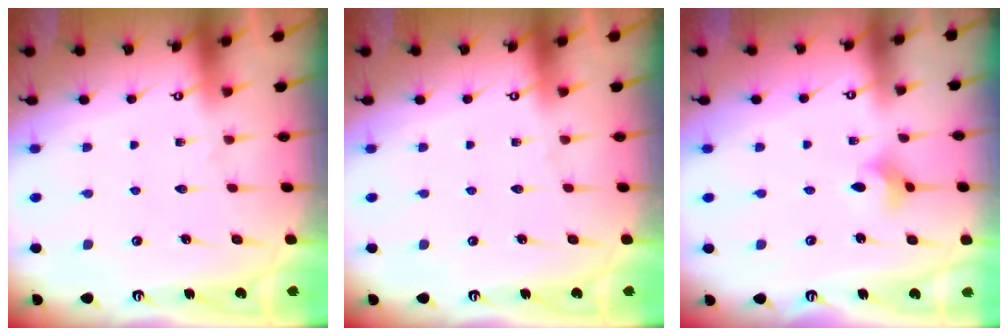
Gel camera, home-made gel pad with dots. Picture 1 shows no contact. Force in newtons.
{"total": 0.0}
{"total": 3.5, "press": 3.5, "slide": 0.6}